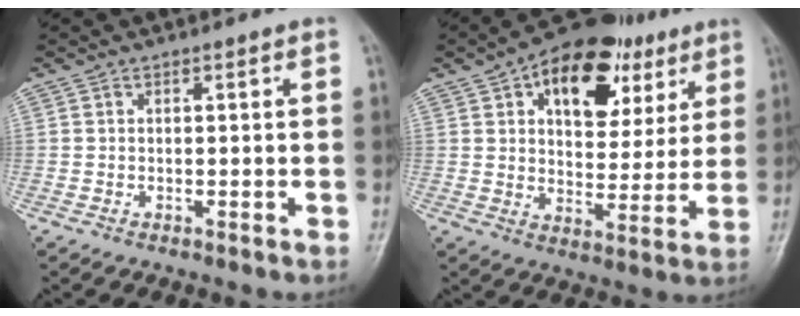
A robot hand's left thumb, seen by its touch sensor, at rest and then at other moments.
{"total": 19.2, "force": [8.9, 11.2, 12.8], "torque": [-0.137, -0.009, 0.132]}